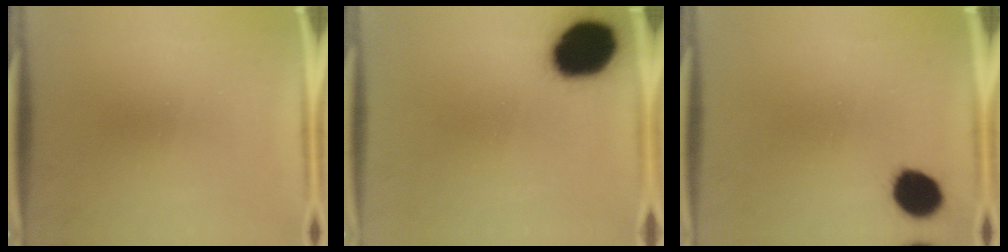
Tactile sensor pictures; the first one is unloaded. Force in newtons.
{"total": 17.2}
{"total": 8.4}